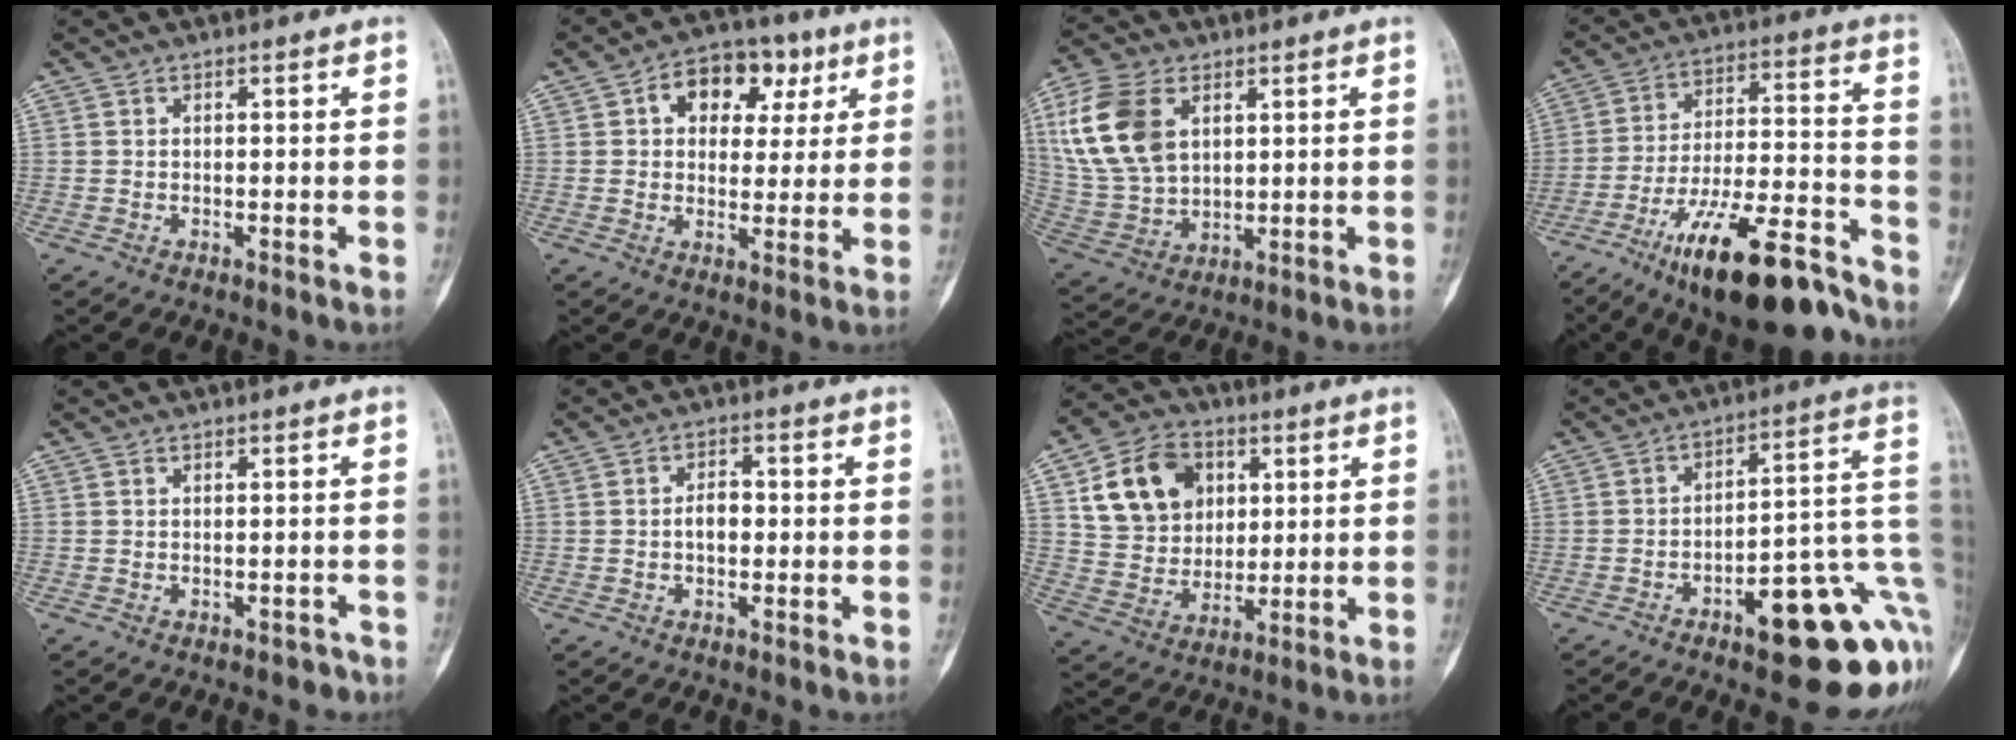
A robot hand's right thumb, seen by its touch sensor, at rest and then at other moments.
{"total": 11.7, "force": [4.2, 8.2, 7.2], "torque": [-0.055, 0.007, 0.058]}
{"total": 15.8, "force": [5.2, 10.3, 10.8], "torque": [-0.214, -0.010, 0.114]}
{"total": 21.7, "force": [-15.1, 6.2, 14.3], "torque": [-0.205, 0.087, -0.246]}
{"total": 0.8, "force": [-0.6, 0.6, 0.1], "torque": [0.007, 0.007, -0.009]}
{"total": 3.6, "force": [-0.2, 2.3, 2.7], "torque": [-0.040, 0.012, -0.007]}
{"total": 15.0, "force": [5.0, 11.7, 7.9], "torque": [-0.107, -0.006, 0.092]}
{"total": 21.2, "force": [-7.1, 7.2, 18.7], "torque": [-0.167, 0.052, -0.083]}